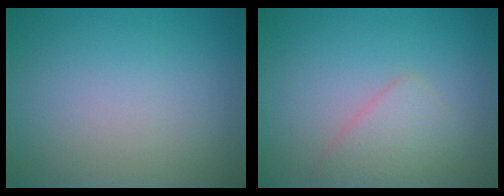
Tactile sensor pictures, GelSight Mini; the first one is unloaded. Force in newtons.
{"total": 2.4, "press": 2.4, "slide": 0.1}